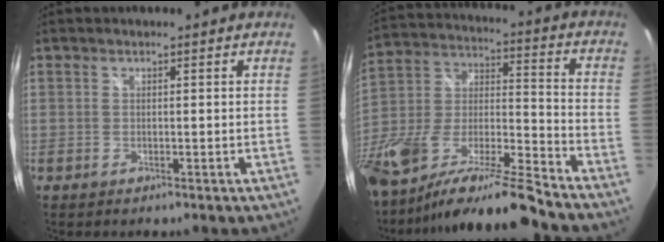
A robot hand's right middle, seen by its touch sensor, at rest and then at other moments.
{"total": 21.1, "force": [-16.3, 2.2, 13.2], "torque": [-0.238, -0.028, -0.297]}